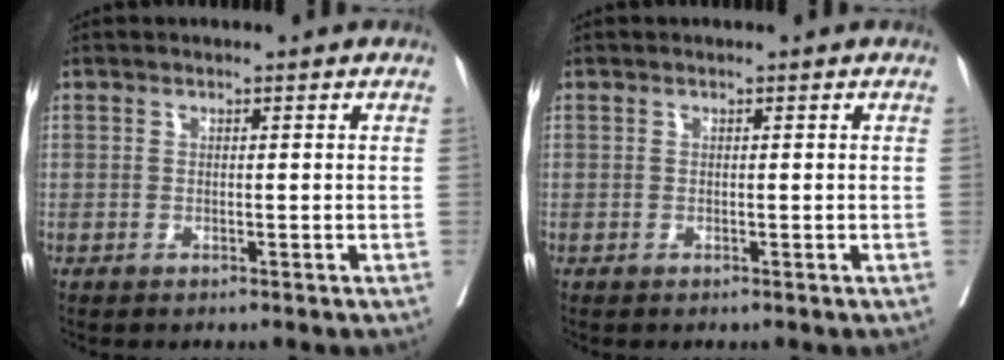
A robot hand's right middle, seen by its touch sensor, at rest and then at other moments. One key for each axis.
{"total": 0.0}